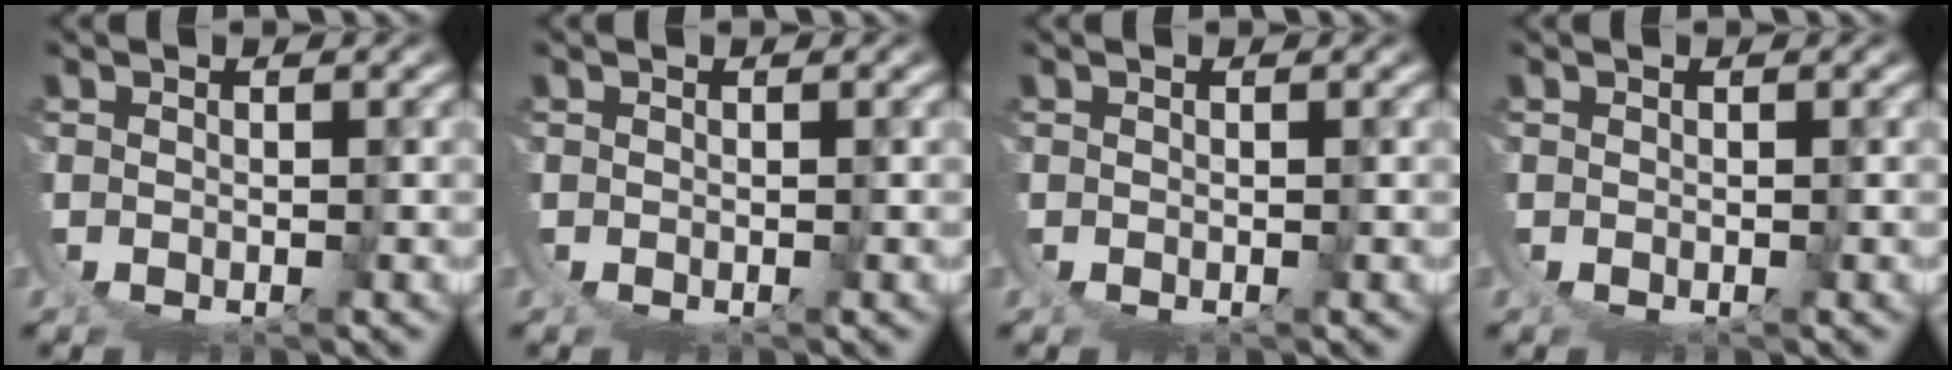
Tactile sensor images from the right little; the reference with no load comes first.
{"total": 0.0}
{"total": 0.0}
{"total": 0.0}